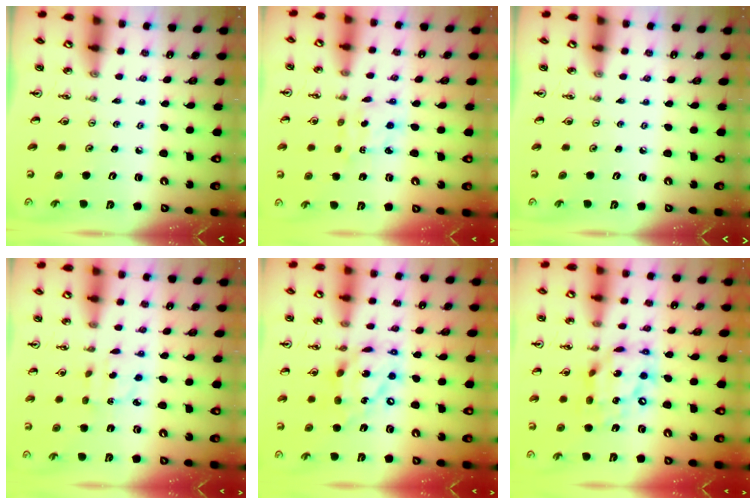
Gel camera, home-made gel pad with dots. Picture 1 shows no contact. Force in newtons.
{"total": 2.3, "press": 2.3, "slide": 0.2}
{"total": 0.0}
{"total": 3.1, "press": 3.0, "slide": 0.6}
{"total": 14.1, "press": 14.0, "slide": 1.7}
{"total": 14.2, "press": 14.1, "slide": 1.0}